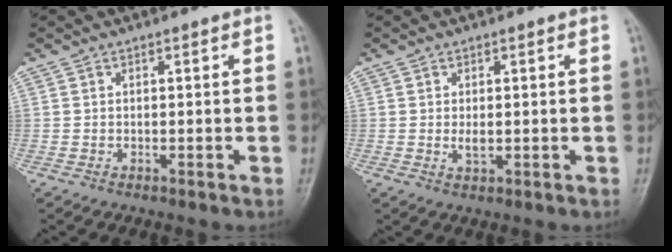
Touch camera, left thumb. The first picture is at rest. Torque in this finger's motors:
{"motor_torque": [0.03, 0.04, 0.16, 0.03, 0.00]}